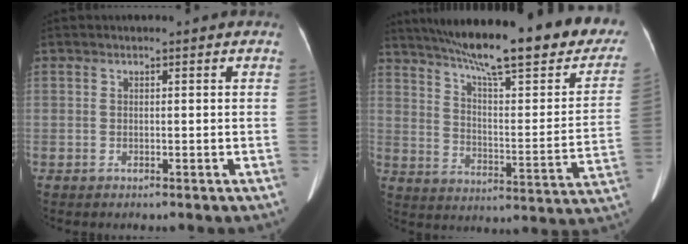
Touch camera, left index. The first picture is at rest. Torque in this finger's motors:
{"motor_torque": [0.08, -2.06, 0.58, 0.17]}